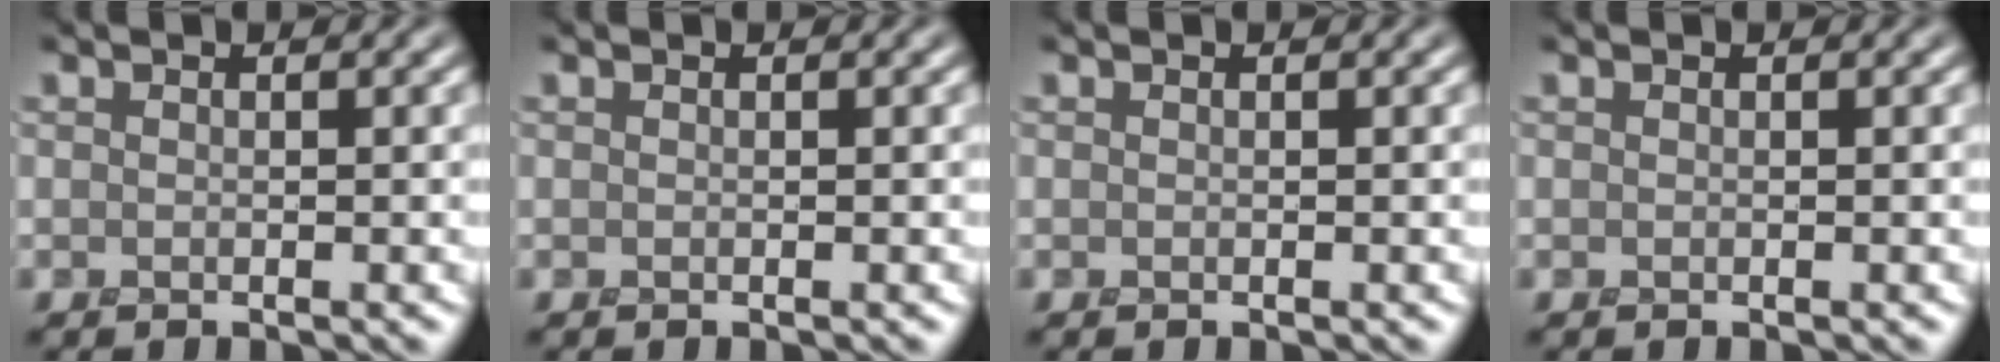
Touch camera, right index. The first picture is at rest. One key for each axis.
{"total": 0.0}
{"total": 0.0}
{"total": 0.0}